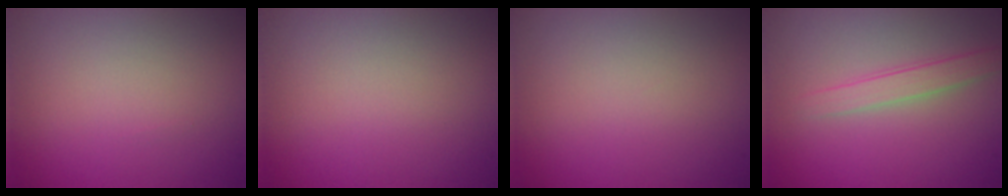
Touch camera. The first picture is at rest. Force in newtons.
{"total": 0.0}
{"total": 0.0}
{"total": 1.9, "press": 1.9, "slide": 0.1}